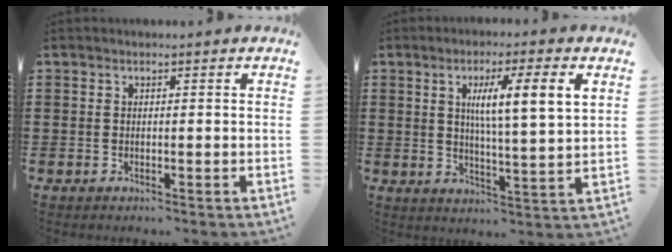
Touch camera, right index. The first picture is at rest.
{"total": 6.7, "force": [2.2, 0.4, 6.3], "torque": [-0.118, -0.006, 0.032]}